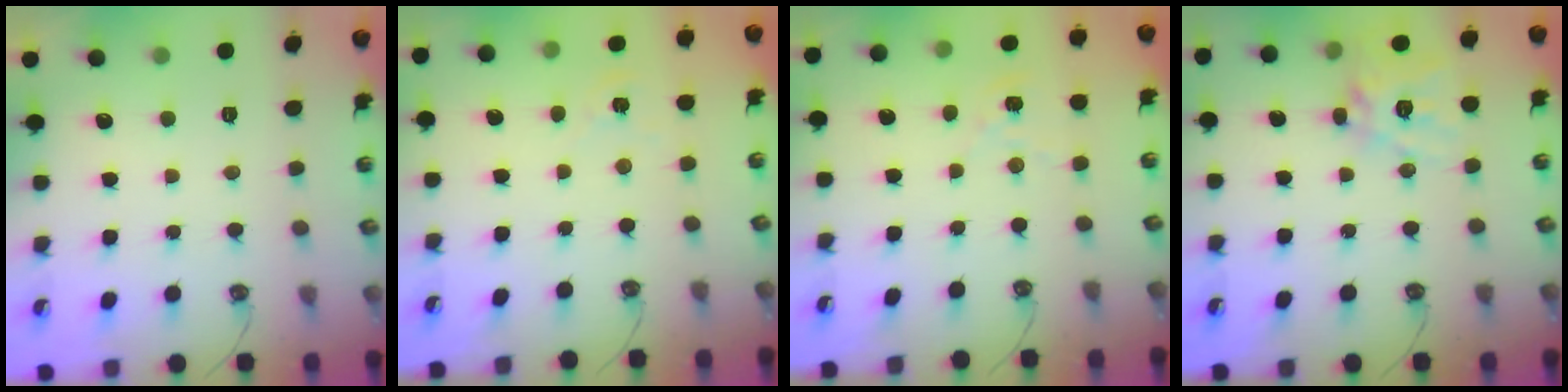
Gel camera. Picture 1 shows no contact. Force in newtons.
{"total": 1.3, "press": 1.3, "slide": 0.2}
{"total": 1.4, "press": 1.4, "slide": 0.2}
{"total": 14.9, "press": 14.8, "slide": 1.9}